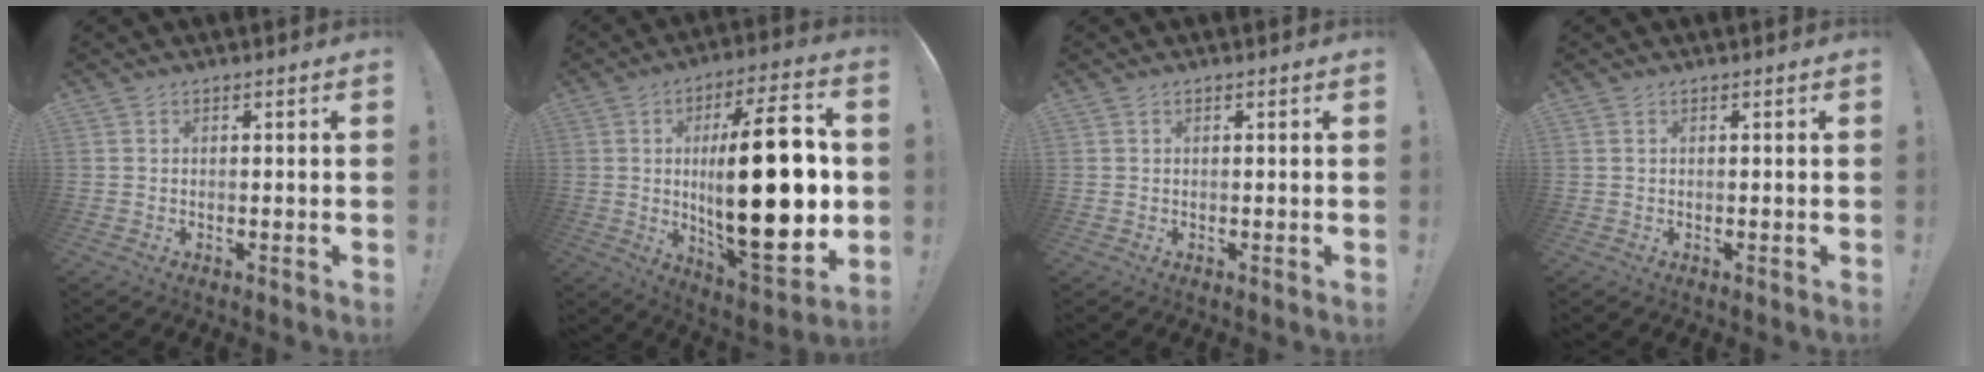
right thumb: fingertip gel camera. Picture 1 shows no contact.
{"total": 29.7, "force": [1.1, 10.4, 27.7], "torque": [-0.446, -0.016, 0.019]}
{"total": 0.0}
{"total": 0.0}